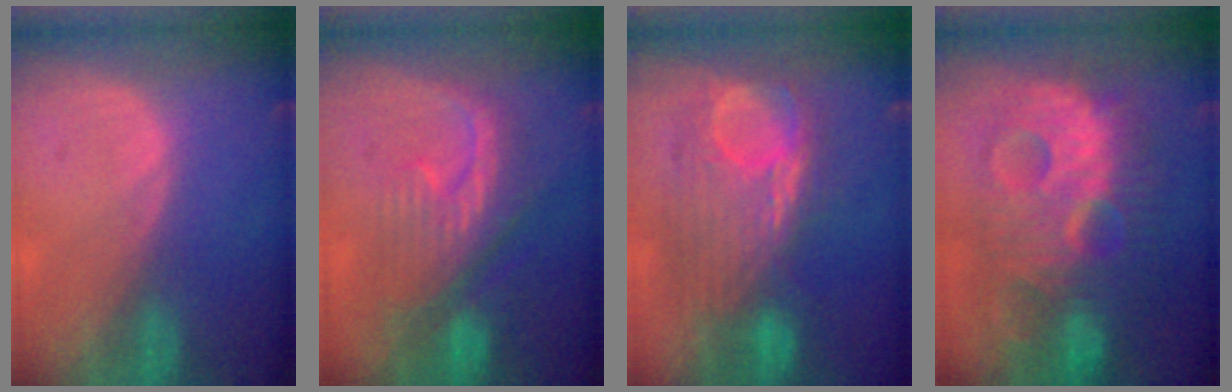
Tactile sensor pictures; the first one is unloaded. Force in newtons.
{"total": 8.5, "press": 8.3, "slide": 1.5}
{"total": 9.9, "press": 9.6, "slide": 2.5}
{"total": 13.7, "press": 13.6, "slide": 1.1}